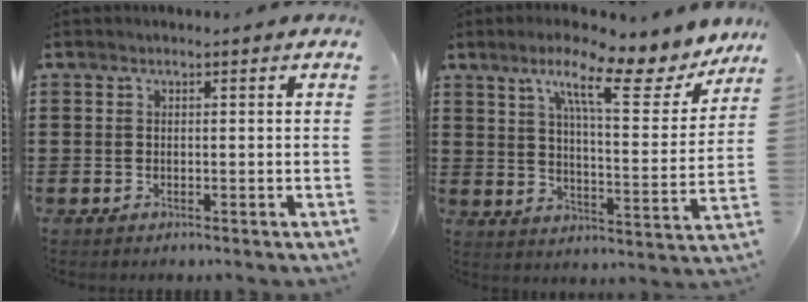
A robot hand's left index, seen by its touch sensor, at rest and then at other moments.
{"total": 12.6, "force": [8.5, 1.8, 9.2], "torque": [-0.160, -0.044, 0.132]}